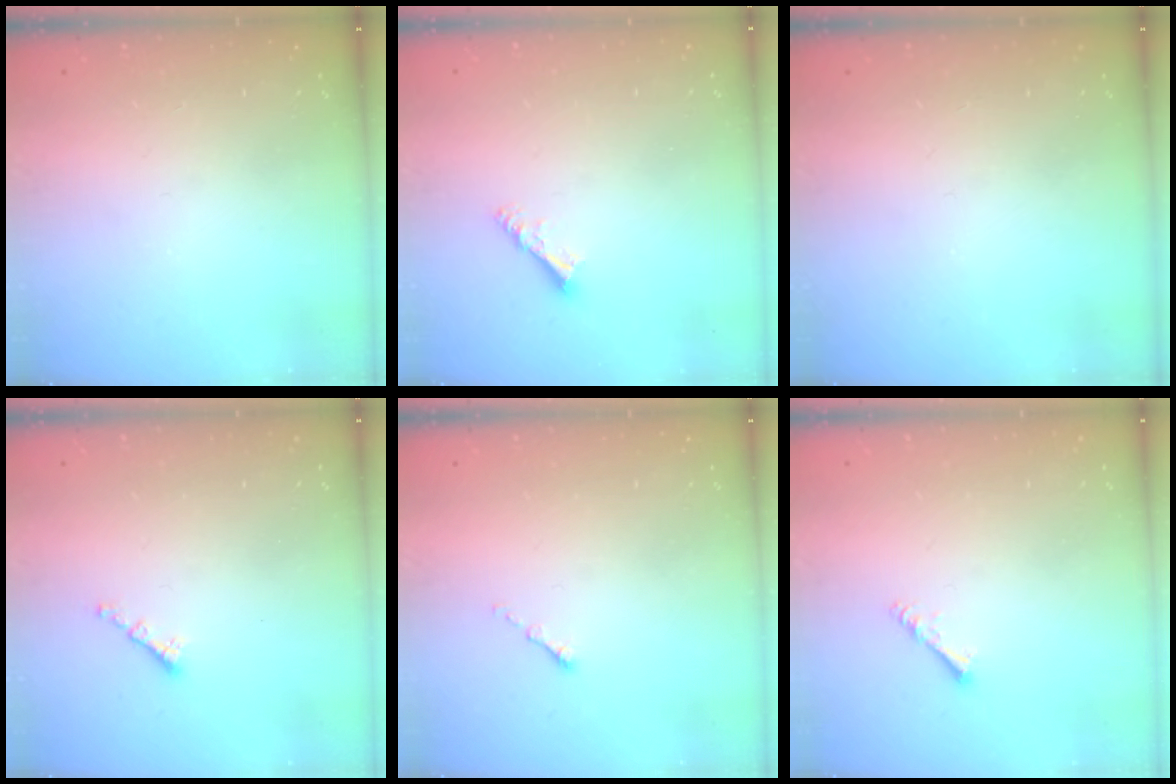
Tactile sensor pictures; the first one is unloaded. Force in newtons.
{"total": 4.2, "press": 4.1, "slide": 0.5}
{"total": 0.0}
{"total": 1.3, "press": 1.2, "slide": 0.5}
{"total": 0.0}
{"total": 1.4, "press": 1.3, "slide": 0.3}